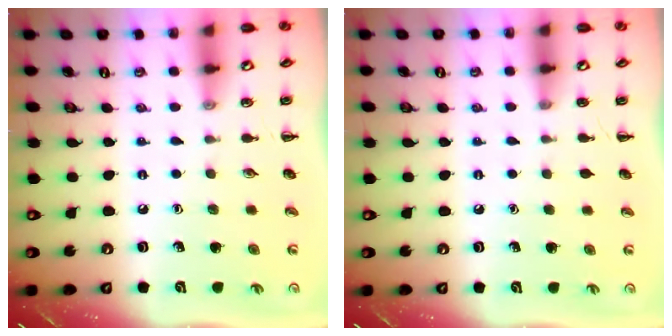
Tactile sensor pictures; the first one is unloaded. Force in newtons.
{"total": 0.0}